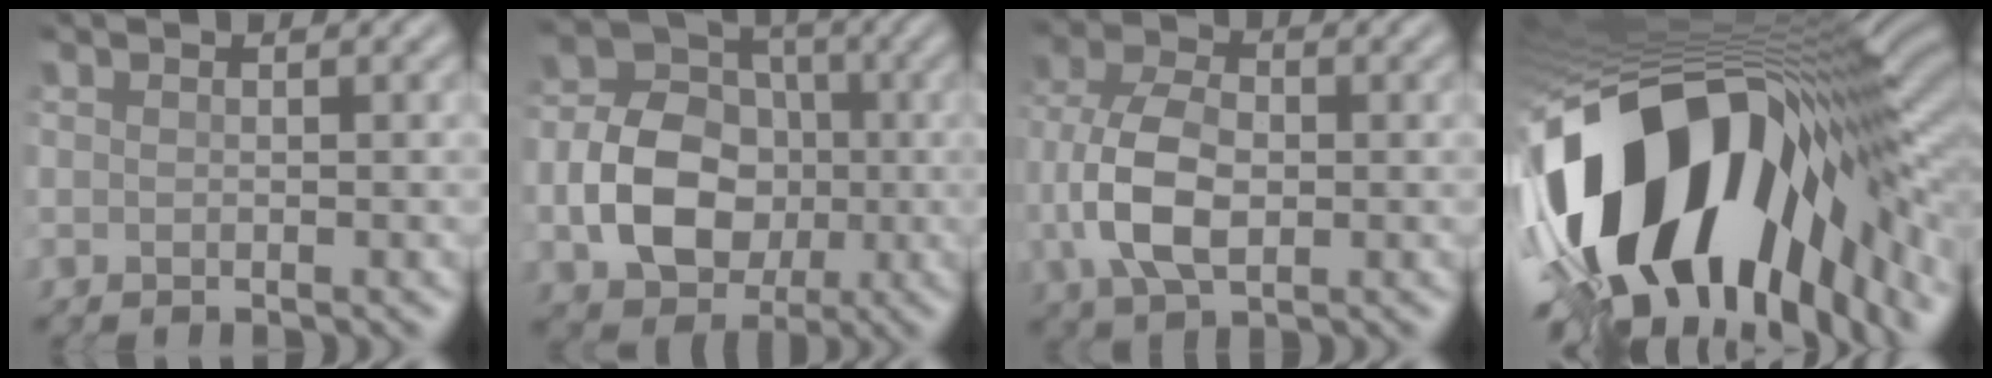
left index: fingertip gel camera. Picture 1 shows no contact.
{"total": 8.5, "force": [-1.7, 6.4, 5.3], "torque": [-0.095, 0.002, -0.035]}
{"total": 6.8, "force": [-1.0, 4.1, 5.4], "torque": [-0.124, 0.008, -0.022]}
{"total": 18.4, "force": [-4.4, 9.5, 15.1], "torque": [-0.273, -0.027, -0.064]}